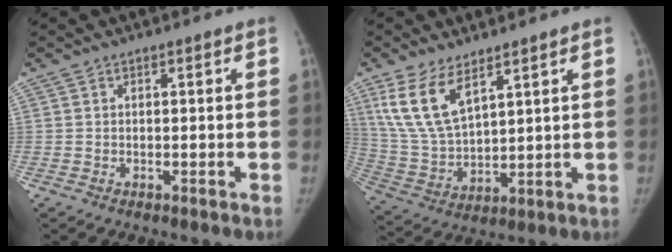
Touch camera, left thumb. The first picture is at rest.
{"total": 12.2, "force": [6.9, 5.5, 8.3], "torque": [-0.161, -0.028, 0.154]}